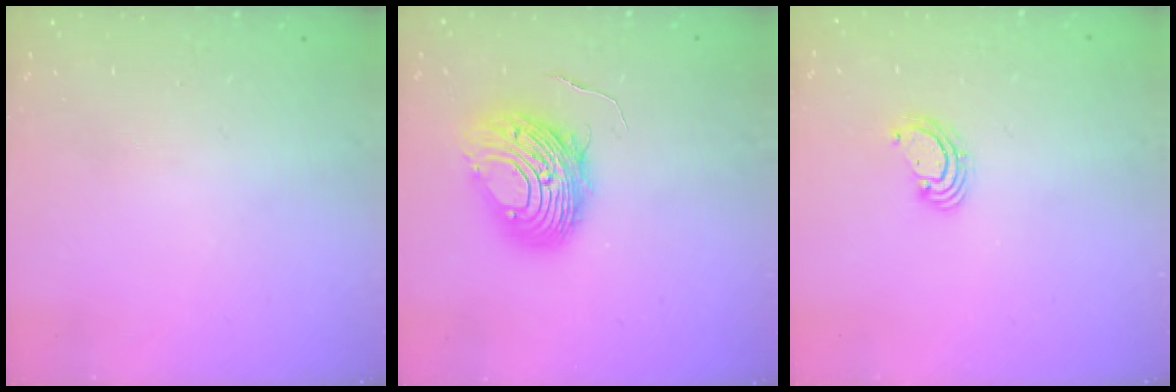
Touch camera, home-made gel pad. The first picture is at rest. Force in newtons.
{"total": 11.0, "press": 11.0, "slide": 0.8}
{"total": 3.2, "press": 3.2, "slide": 0.3}